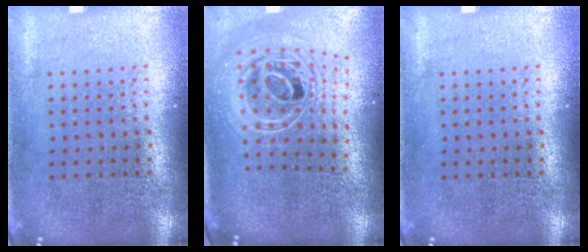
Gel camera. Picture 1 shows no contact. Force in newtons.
{"total": 2.7, "press": 1.9, "slide": 1.9}
{"total": 0.0}